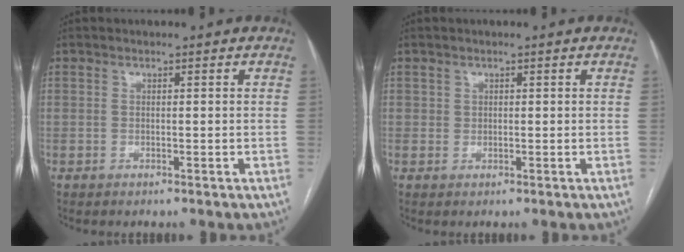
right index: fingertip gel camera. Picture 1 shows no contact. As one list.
[{"total": 0.8, "force": [0.3, 0.8, 0.2], "torque": [0.005, 0.001, 0.002]}]